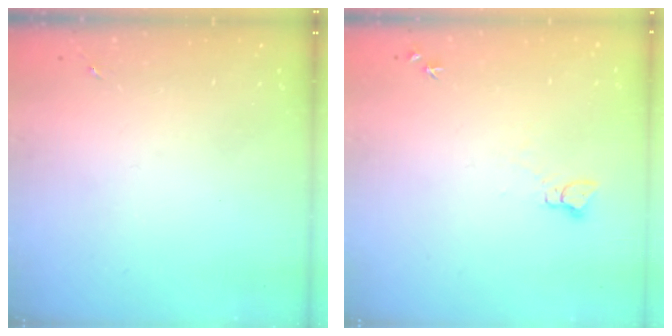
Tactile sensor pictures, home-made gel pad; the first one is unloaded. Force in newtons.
{"total": 3.8, "press": 3.8, "slide": 0.4}